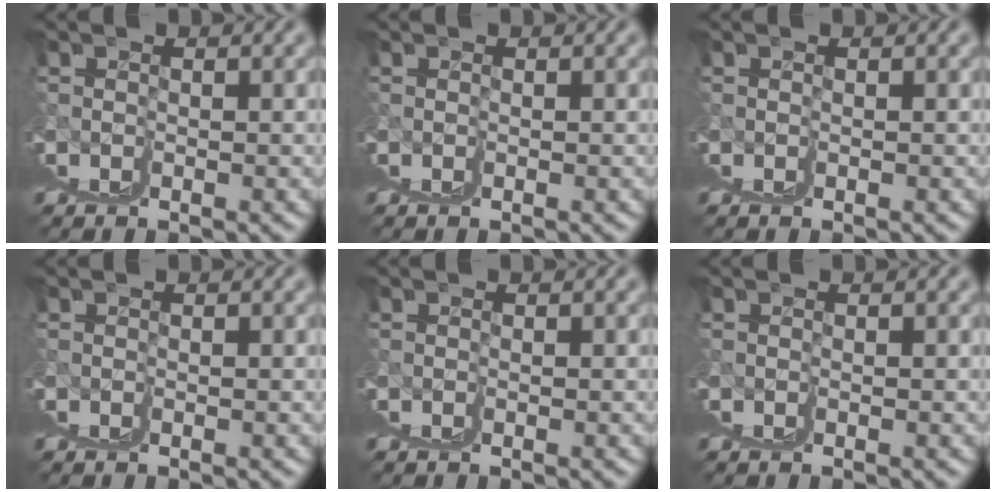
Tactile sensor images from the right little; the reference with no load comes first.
{"total": 0.0}
{"total": 0.0}
{"total": 0.0}
{"total": 0.0}
{"total": 0.0}